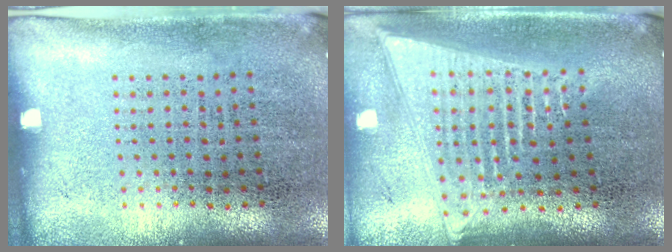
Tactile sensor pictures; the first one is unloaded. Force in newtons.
{"total": 2.1, "press": 1.8, "slide": 1.1}